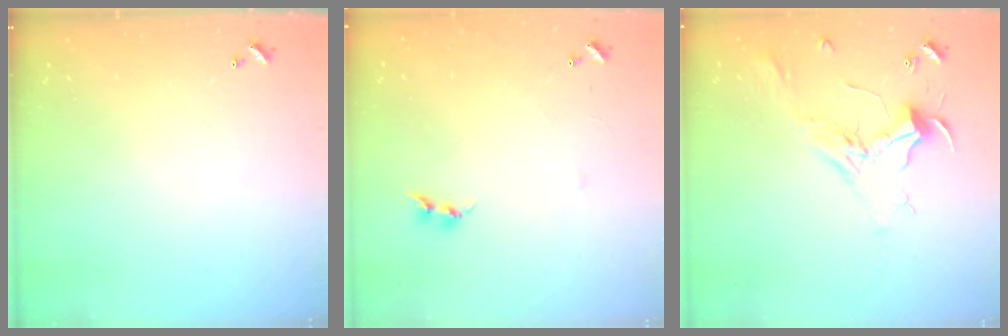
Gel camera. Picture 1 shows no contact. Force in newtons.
{"total": 5.1, "press": 5.0, "slide": 0.7}
{"total": 2.4, "press": 2.3, "slide": 0.8}